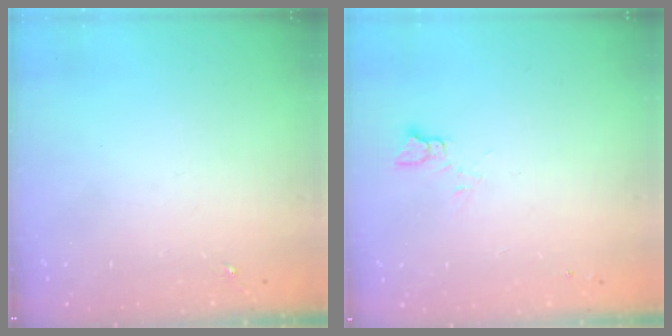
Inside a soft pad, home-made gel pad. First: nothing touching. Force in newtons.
{"total": 4.1, "press": 4.0, "slide": 0.4}